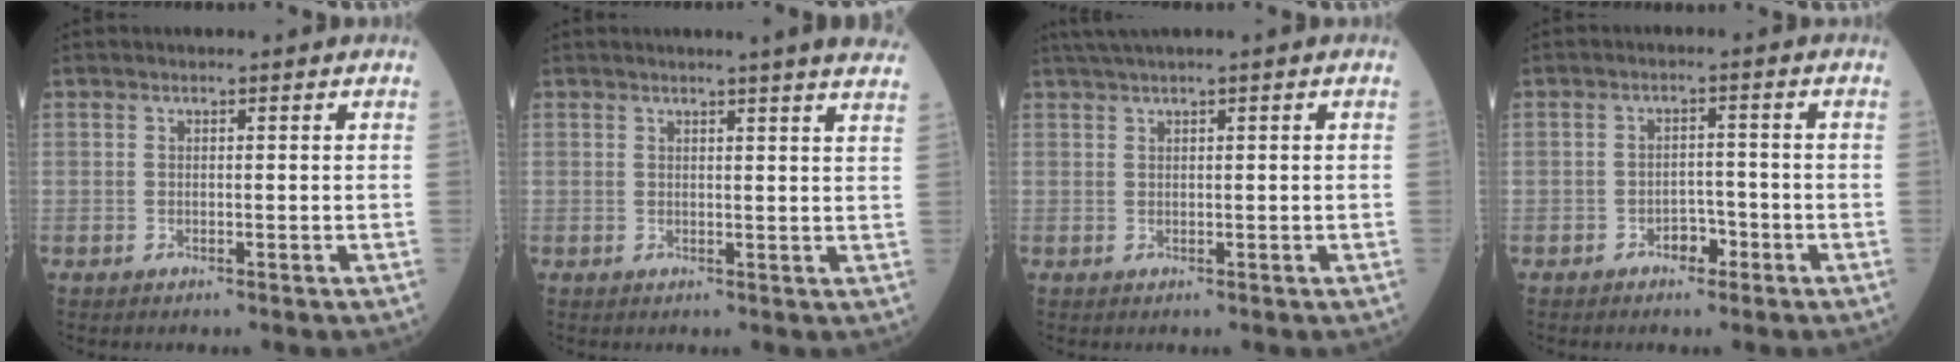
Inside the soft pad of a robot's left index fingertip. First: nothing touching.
{"total": 8.2, "force": [7.3, -0.7, 3.7], "torque": [-0.042, -0.013, 0.058]}
{"total": 2.3, "force": [1.6, -0.5, 1.6], "torque": [-0.037, 0.014, 0.036]}
{"total": 2.8, "force": [-1.8, 1.6, 1.5], "torque": [-0.019, 0.007, -0.029]}